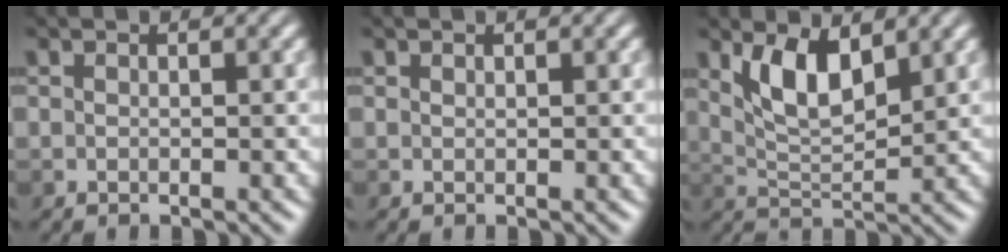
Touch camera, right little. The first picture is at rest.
{"total": 0.0}
{"total": 4.3, "force": [2.1, 1.6, 3.4], "torque": [-0.069, -0.004, 0.042]}